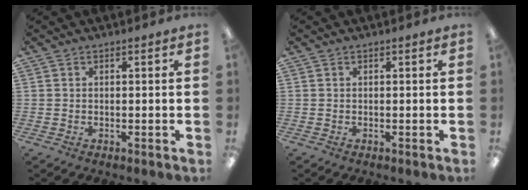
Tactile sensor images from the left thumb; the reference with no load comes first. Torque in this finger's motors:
{"motor_torque": [0.00, 0.00, -0.05, 0.05, 0.00]}